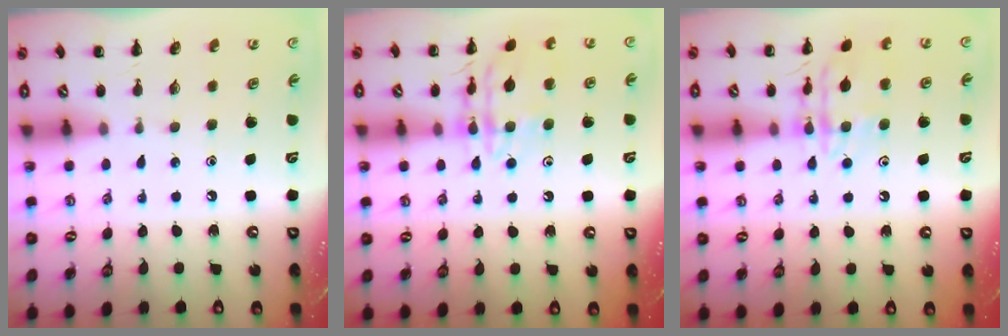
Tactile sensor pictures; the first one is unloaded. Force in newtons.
{"total": 13.5, "press": 13.5, "slide": 0.9}
{"total": 13.4, "press": 13.4, "slide": 0.8}